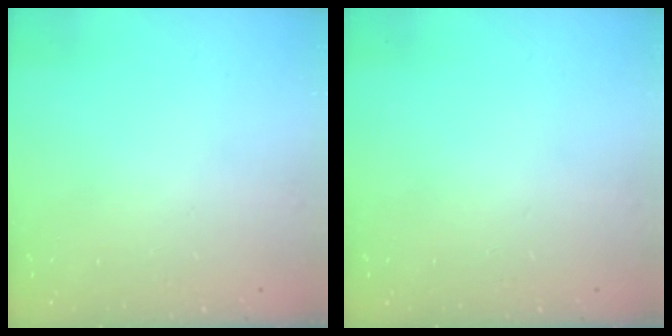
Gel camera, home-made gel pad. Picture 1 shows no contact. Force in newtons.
{"total": 0.0}